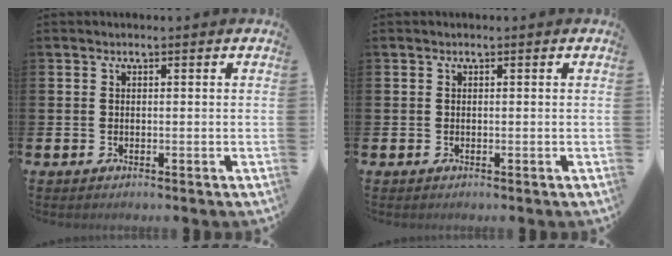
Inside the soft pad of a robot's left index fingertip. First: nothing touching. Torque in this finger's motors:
{"motor_torque": [-0.01, 0.01, -0.03, -0.01]}